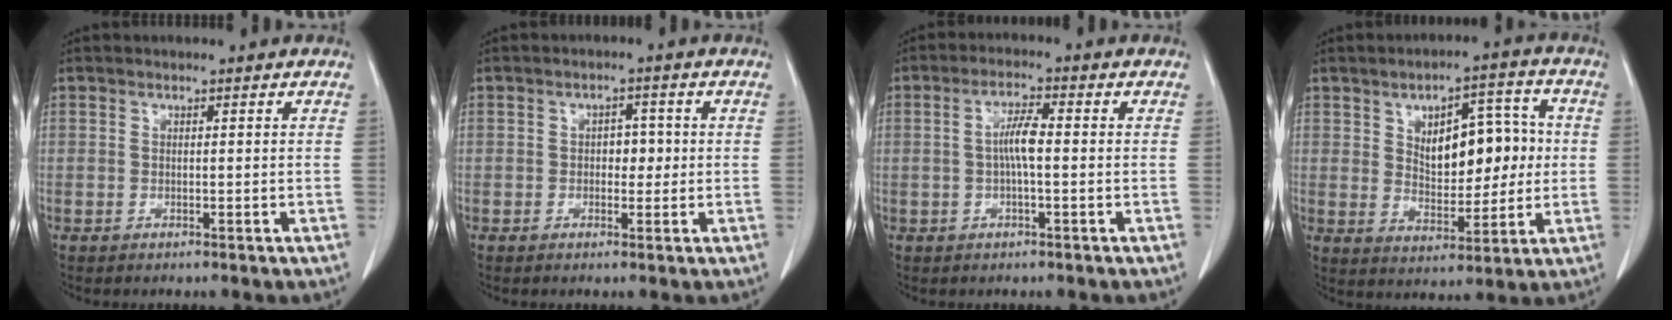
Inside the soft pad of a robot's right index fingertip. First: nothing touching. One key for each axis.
{"total": 2.9, "fx": 0.1, "fy": 1.8, "fz": 2.2, "tx": -0.028, "ty": 0.008, "tz": 0.002}
{"total": 4.5, "fx": 0.0, "fy": 0.7, "fz": 4.5, "tx": -0.087, "ty": 0.008, "tz": -0.001}
{"total": 11.5, "fx": 1.8, "fy": 5.6, "fz": 9.8, "tx": -0.135, "ty": 0.022, "tz": 0.038}